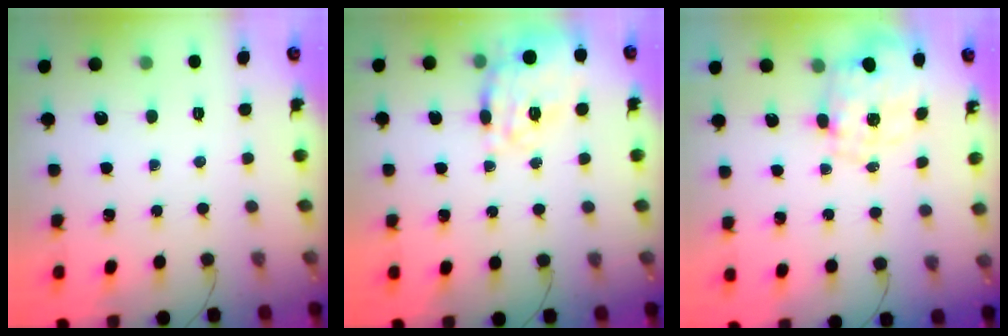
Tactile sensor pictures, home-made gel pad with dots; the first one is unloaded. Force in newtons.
{"total": 14.7, "press": 14.6, "slide": 1.3}
{"total": 2.7, "press": 2.5, "slide": 1.0}